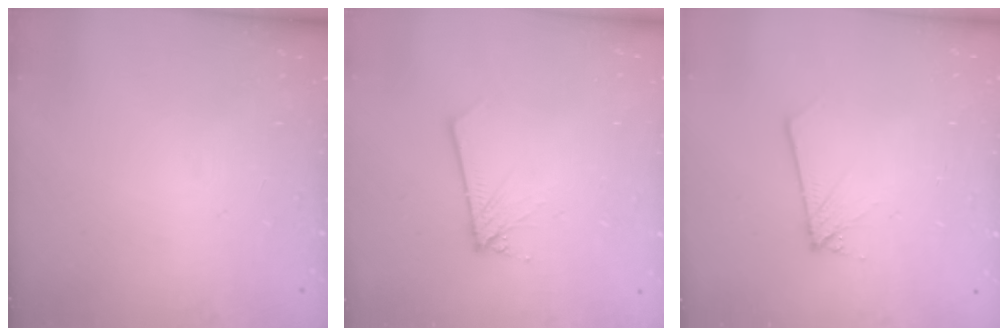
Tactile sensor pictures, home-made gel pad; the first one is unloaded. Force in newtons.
{"total": 2.7, "press": 2.7, "slide": 0.2}
{"total": 1.7, "press": 1.7, "slide": 0.1}